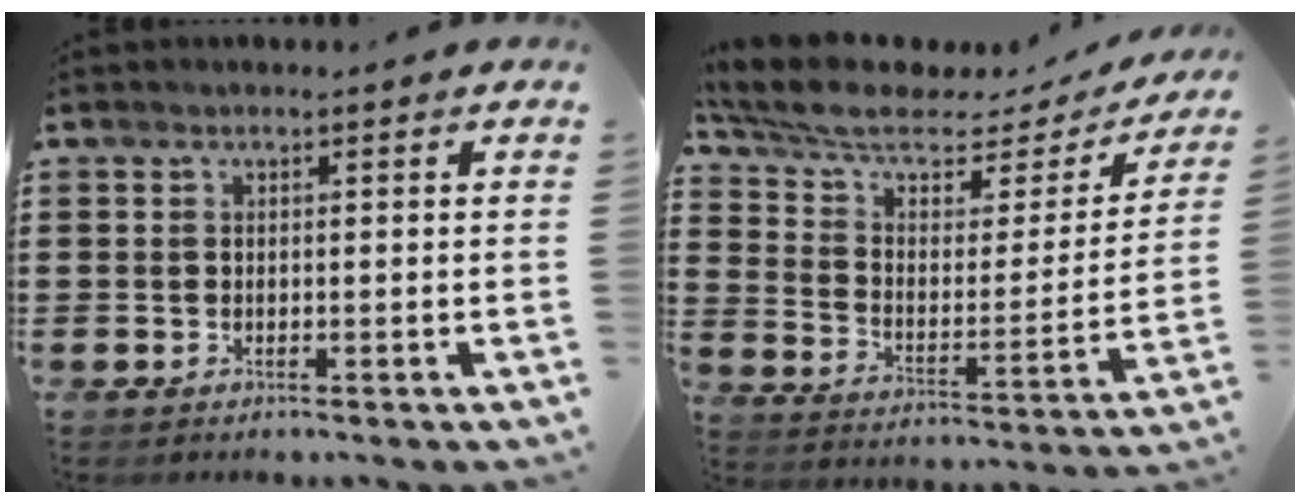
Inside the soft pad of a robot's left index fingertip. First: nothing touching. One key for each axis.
{"total": 7.4, "fx": 5.6, "fy": 2.8, "fz": 4.0, "tx": -0.105, "ty": -0.034, "tz": 0.095}